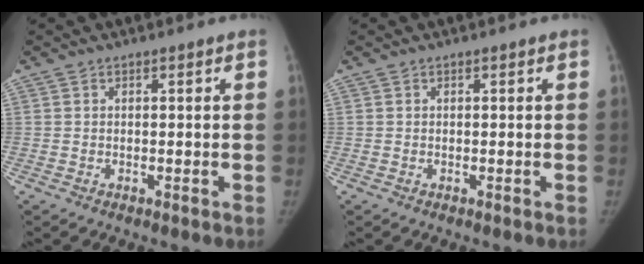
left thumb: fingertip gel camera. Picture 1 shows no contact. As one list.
[{"total": 0.0}]